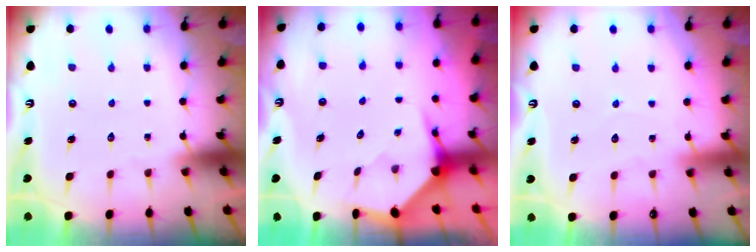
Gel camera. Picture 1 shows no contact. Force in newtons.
{"total": 3.9, "press": 3.8, "slide": 0.5}
{"total": 2.6, "press": 2.6, "slide": 0.2}